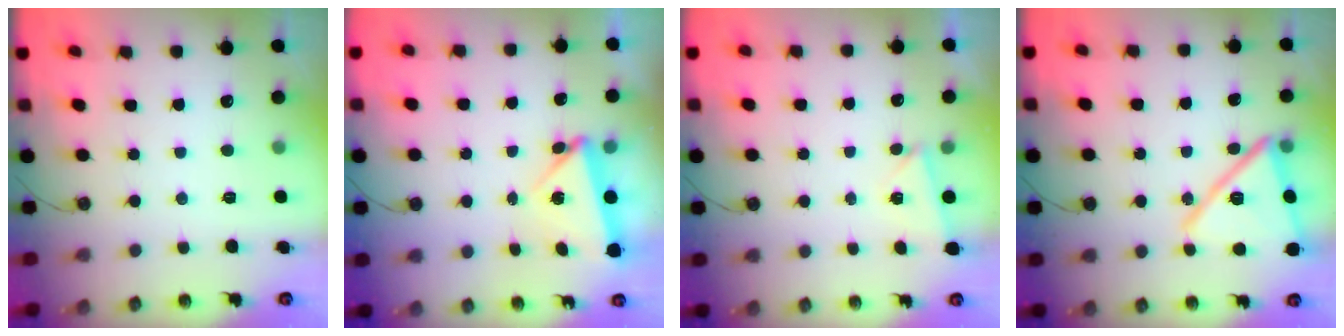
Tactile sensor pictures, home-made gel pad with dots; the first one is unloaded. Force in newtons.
{"total": 5.9, "press": 5.9, "slide": 0.7}
{"total": 1.8, "press": 1.4, "slide": 1.2}
{"total": 19.0, "press": 19.0, "slide": 1.3}